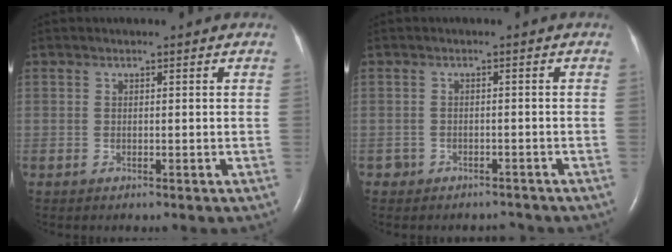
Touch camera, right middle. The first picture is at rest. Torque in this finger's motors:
{"motor_torque": [-0.33, 0.17, -0.12, -0.01]}